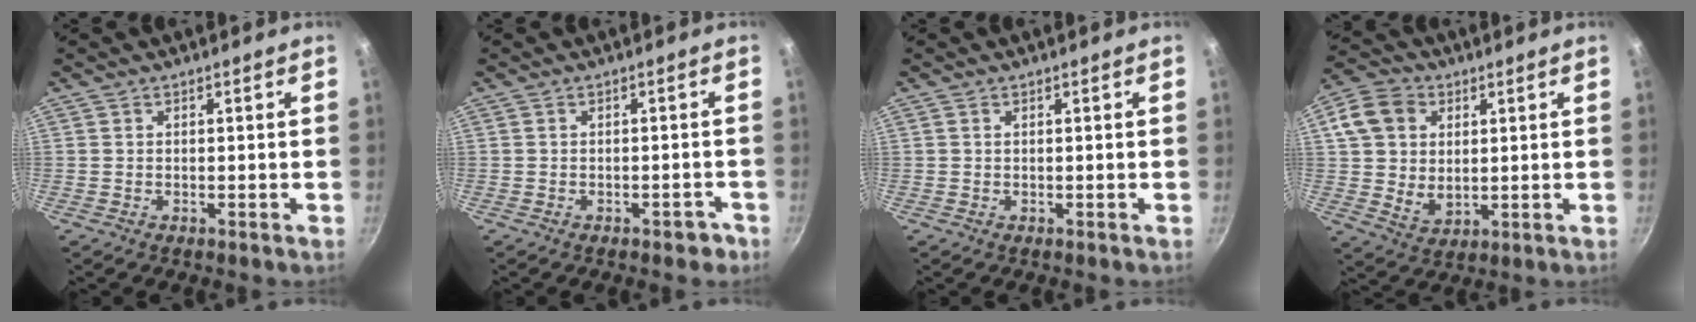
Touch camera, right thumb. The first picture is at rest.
{"total": 2.5, "force": [-1.6, 1.4, 1.4], "torque": [-0.001, 0.028, -0.003]}
{"total": 0.0}
{"total": 11.6, "force": [3.1, 9.1, 6.5], "torque": [-0.104, -0.011, 0.050]}